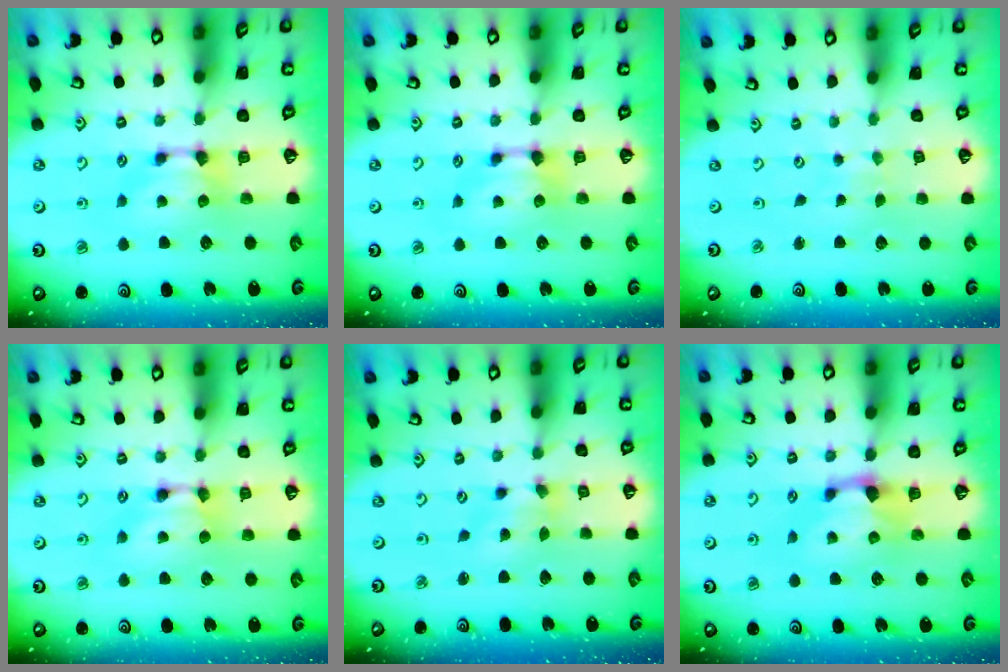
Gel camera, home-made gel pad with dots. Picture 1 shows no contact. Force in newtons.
{"total": 0.5, "press": 0.3, "slide": 0.4}
{"total": 5.1, "press": 5.1, "slide": 0.2}
{"total": 1.6, "press": 1.6, "slide": 0.2}
{"total": 1.9, "press": 1.4, "slide": 1.3}
{"total": 1.2, "press": 0.2, "slide": 1.2}